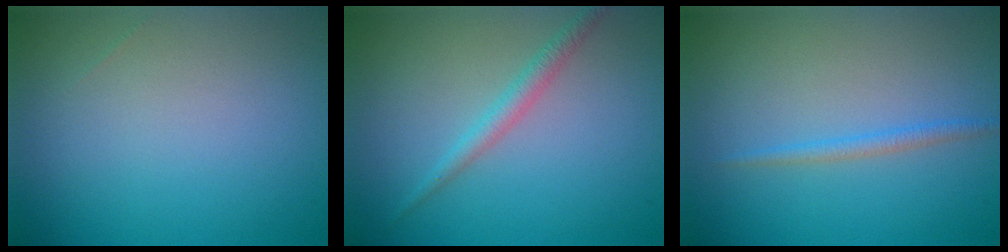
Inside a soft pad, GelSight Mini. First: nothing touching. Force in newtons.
{"total": 1.8, "press": 1.8, "slide": 0.0}
{"total": 1.2, "press": 1.2, "slide": 0.1}